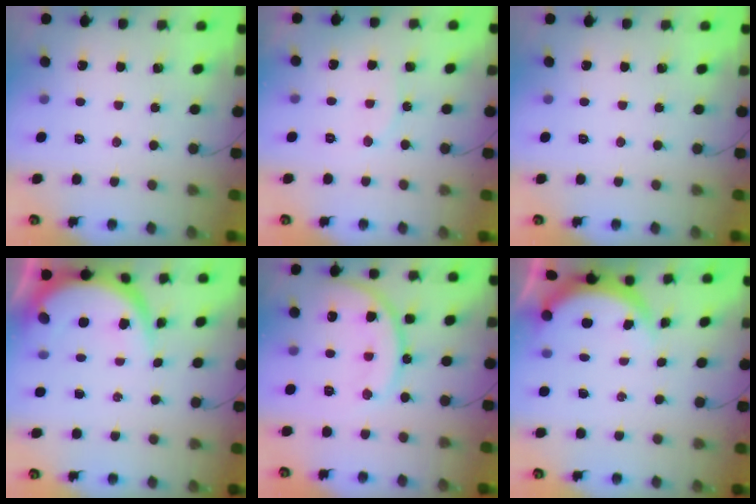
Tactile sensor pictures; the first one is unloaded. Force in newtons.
{"total": 7.0, "press": 7.0, "slide": 0.6}
{"total": 0.0}
{"total": 7.5, "press": 7.5, "slide": 0.5}
{"total": 16.2, "press": 16.1, "slide": 1.8}
{"total": 3.6, "press": 3.5, "slide": 0.6}